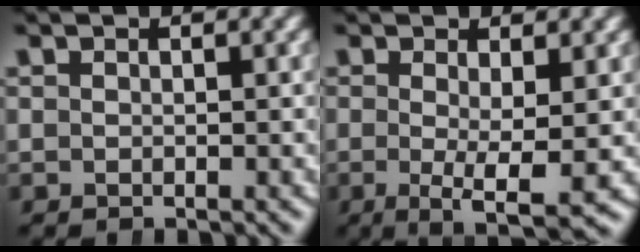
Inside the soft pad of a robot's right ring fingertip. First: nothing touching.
{"total": 5.3, "force": [-2.5, 1.3, 4.5], "torque": [-0.088, -0.044, -0.024]}